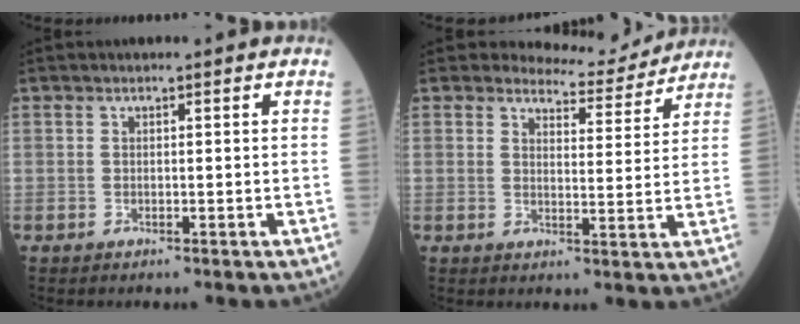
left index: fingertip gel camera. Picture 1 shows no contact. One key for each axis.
{"total": 6.3, "fx": 6.1, "fy": 1.1, "fz": -0.6, "tx": 0.004, "ty": -0.011, "tz": 0.076}